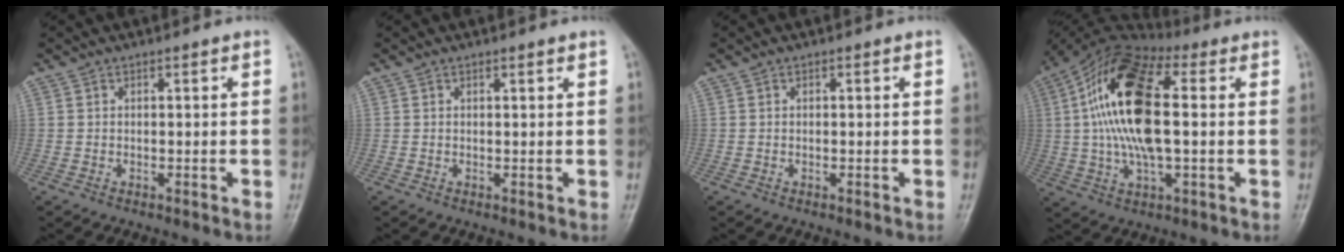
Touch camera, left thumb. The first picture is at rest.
{"total": 0.6, "force": [0.5, 0.0, 0.3], "torque": [-0.007, -0.002, 0.008]}
{"total": 0.0}
{"total": 18.8, "force": [2.2, 8.0, 16.9], "torque": [-0.333, 0.024, 0.033]}